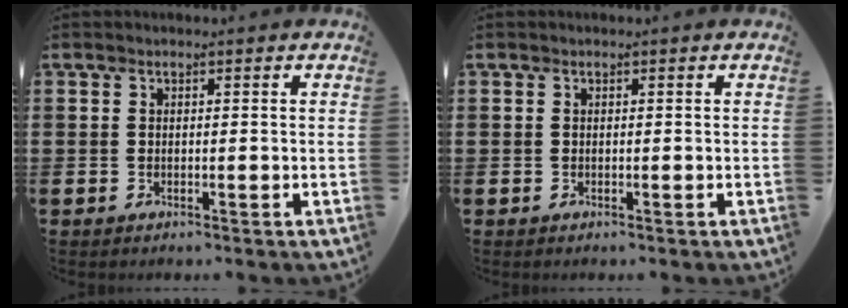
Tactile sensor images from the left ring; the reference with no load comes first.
{"total": 0.0}